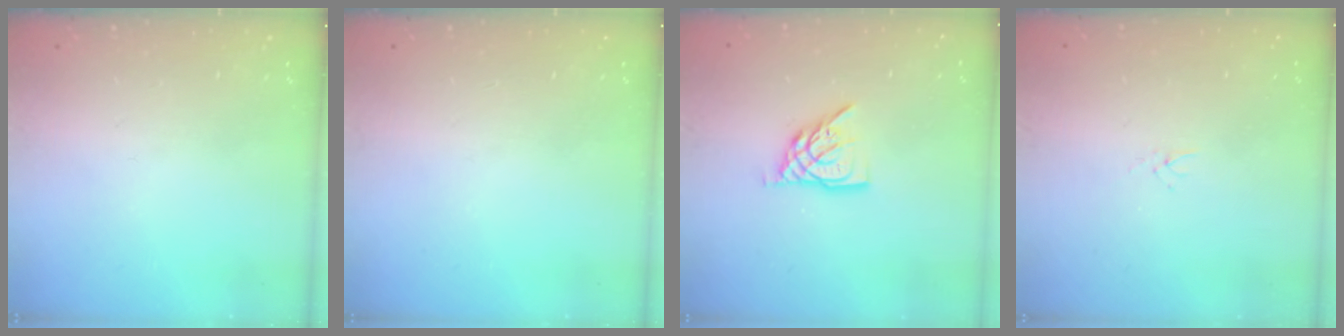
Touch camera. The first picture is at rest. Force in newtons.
{"total": 0.0}
{"total": 8.3, "press": 8.2, "slide": 0.9}
{"total": 1.0, "press": 1.0, "slide": 0.3}